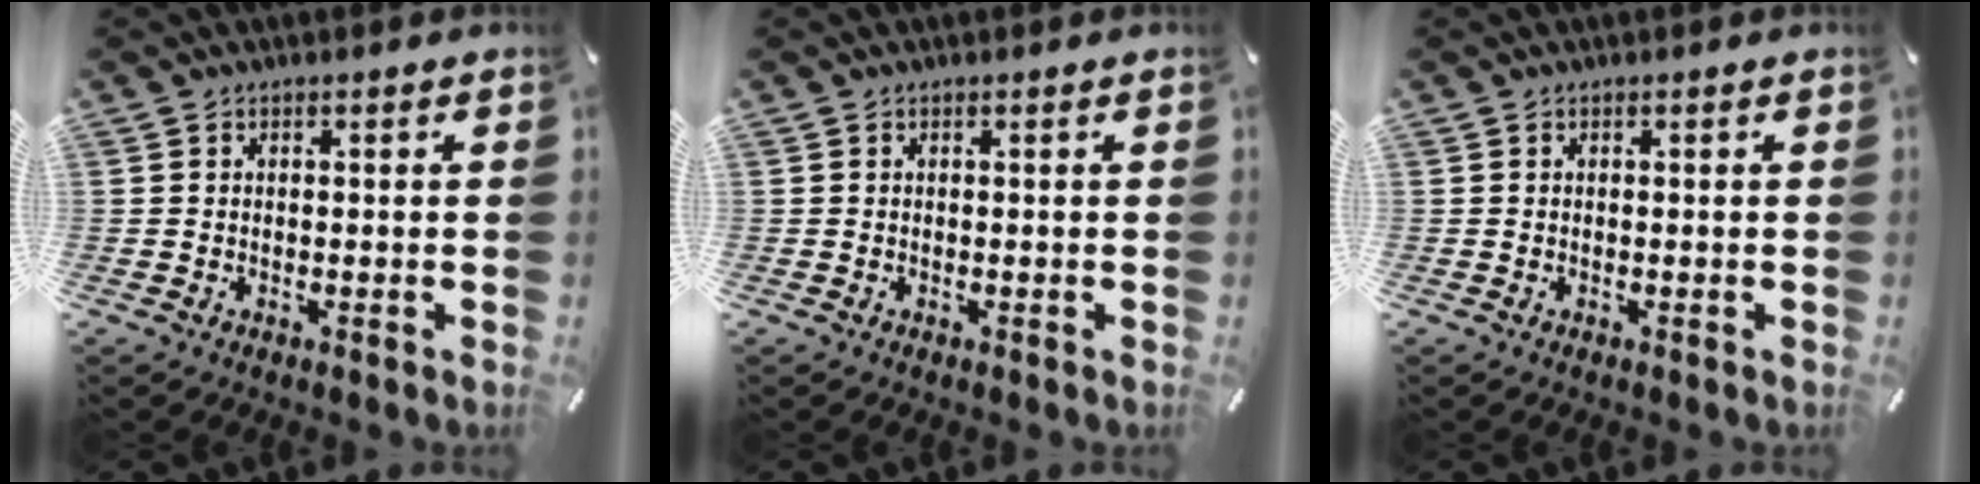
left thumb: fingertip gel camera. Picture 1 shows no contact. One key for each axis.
{"total": 0.0}
{"total": 0.0}